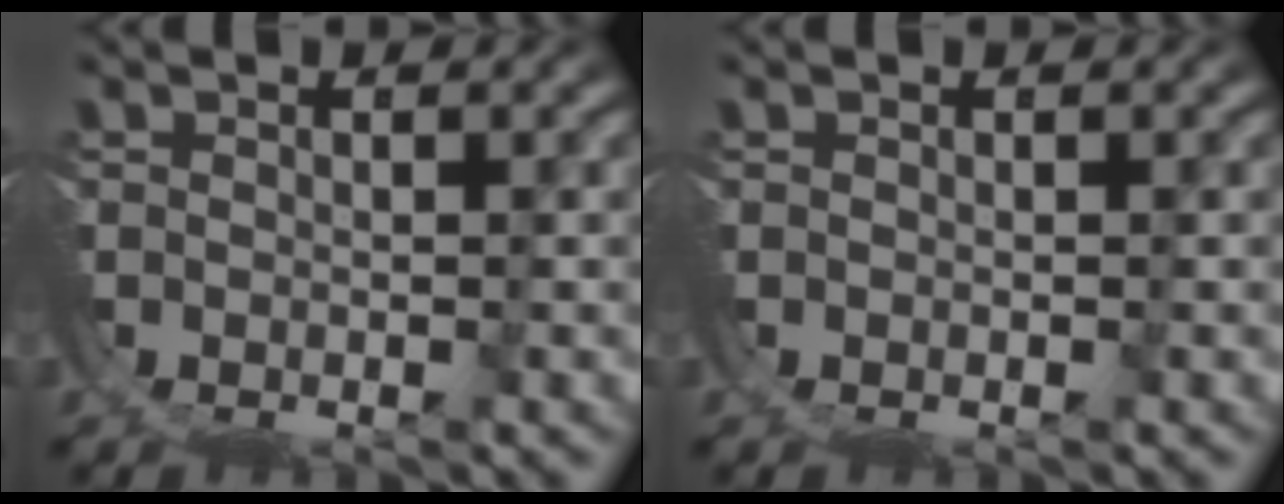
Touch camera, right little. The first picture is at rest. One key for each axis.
{"total": 0.0}